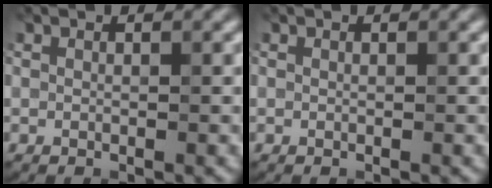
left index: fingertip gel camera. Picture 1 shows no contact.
{"total": 0.0}